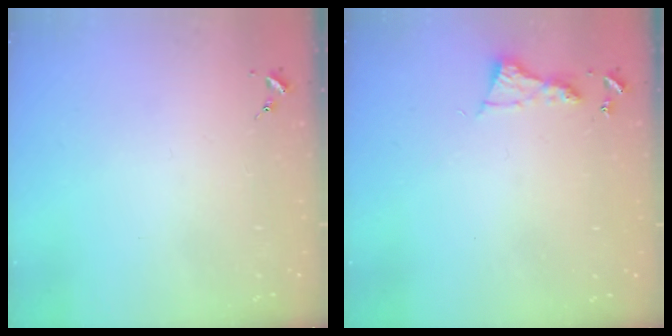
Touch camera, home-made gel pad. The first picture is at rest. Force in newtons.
{"total": 6.4, "press": 6.3, "slide": 0.7}